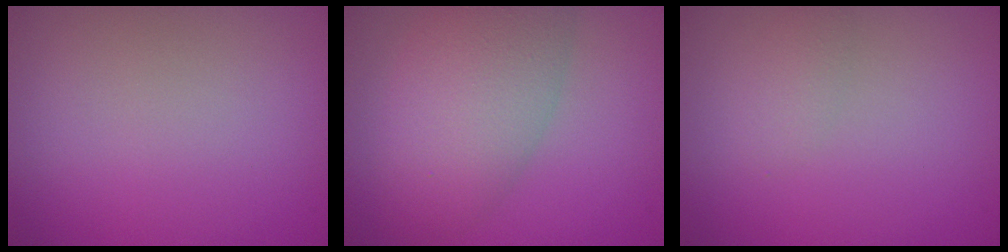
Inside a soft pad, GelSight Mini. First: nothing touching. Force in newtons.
{"total": 7.0, "press": 7.0, "slide": 0.3}
{"total": 1.0, "press": 1.0, "slide": 0.1}